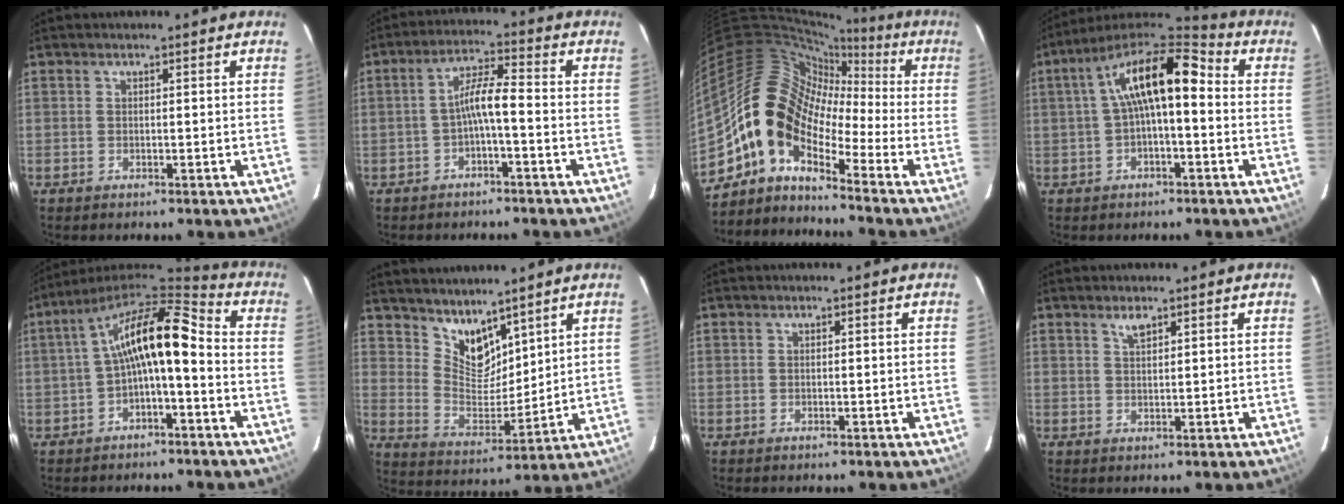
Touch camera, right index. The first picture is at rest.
{"total": 5.0, "force": [-2.0, 0.5, 4.6], "torque": [-0.097, 0.014, -0.034]}
{"total": 11.9, "force": [-5.8, 6.8, 7.9], "torque": [-0.128, 0.016, -0.132]}
{"total": 13.1, "force": [0.8, 4.8, 12.1], "torque": [-0.223, 0.033, 0.007]}
{"total": 12.9, "force": [-1.6, 4.4, 12.1], "torque": [-0.228, 0.031, -0.031]}
{"total": 9.4, "force": [7.6, 4.4, 3.5], "torque": [-0.061, -0.004, 0.154]}
{"total": 0.0}
{"total": 2.0, "force": [1.4, 0.6, 1.2], "torque": [-0.021, 0.003, 0.027]}